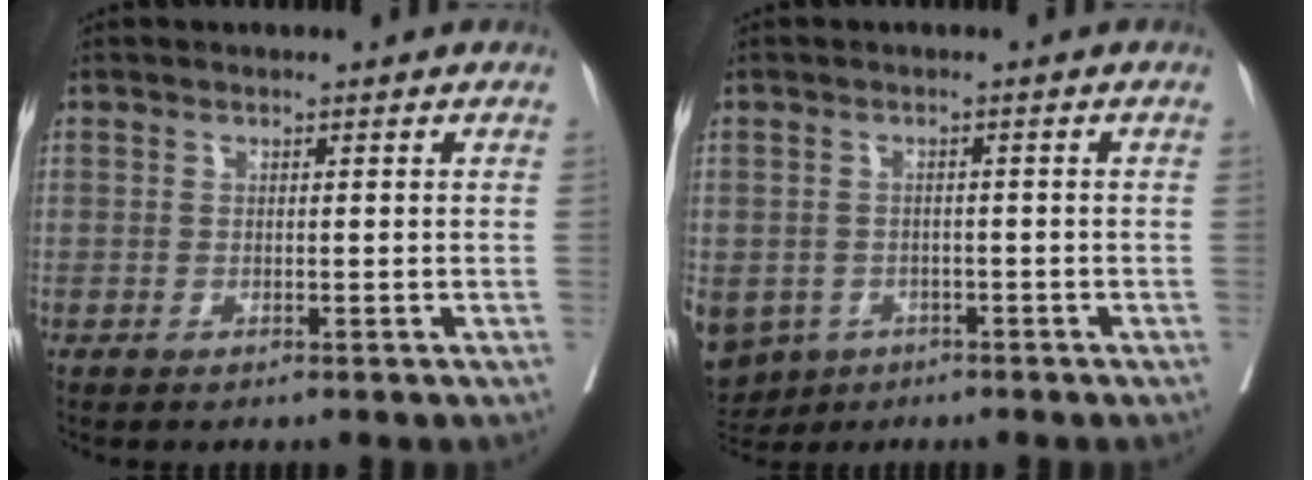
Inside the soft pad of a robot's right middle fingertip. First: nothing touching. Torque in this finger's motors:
{"motor_torque": [0.61, -0.34, 1.05, 0.21]}